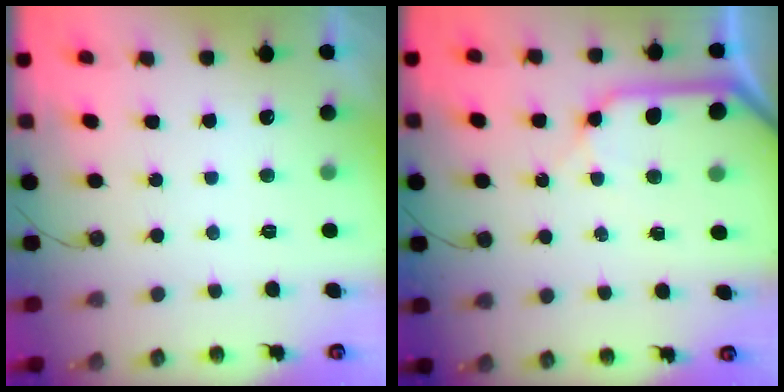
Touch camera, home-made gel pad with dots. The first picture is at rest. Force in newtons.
{"total": 11.1, "press": 11.0, "slide": 1.4}